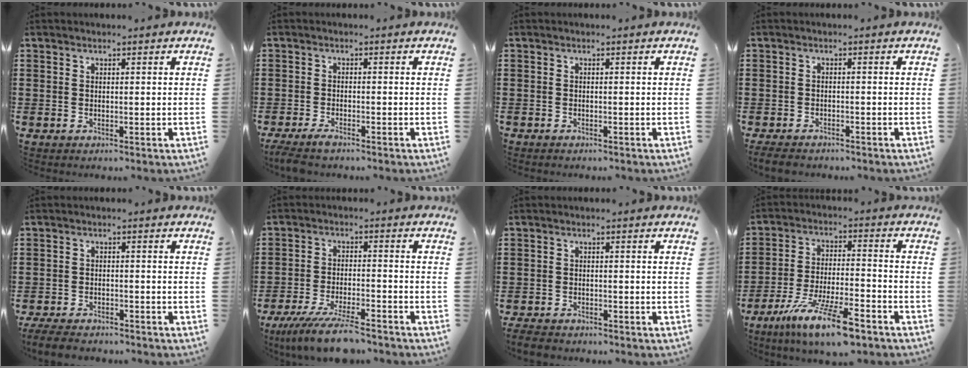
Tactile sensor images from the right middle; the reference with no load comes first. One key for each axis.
{"total": 1.9, "fx": -1.6, "fy": 0.3, "fz": 1.1, "tx": -0.035, "ty": -0.002, "tz": -0.035}
{"total": 0.5, "fx": -0.5, "fy": 0.2, "fz": 0.0, "tx": -0.001, "ty": 0.000, "tz": -0.011}
{"total": 2.2, "fx": -2.1, "fy": 0.4, "fz": 0.6, "tx": -0.023, "ty": -0.005, "tz": -0.045}
{"total": 3.7, "fx": -3.5, "fy": 0.6, "fz": 1.0, "tx": -0.033, "ty": -0.006, "tz": -0.075}
{"total": 8.1, "fx": -6.6, "fy": 0.8, "fz": 4.5, "tx": -0.100, "ty": -0.010, "tz": -0.126}
{"total": 2.5, "fx": -2.4, "fy": 0.4, "fz": 0.7, "tx": -0.022, "ty": -0.003, "tz": -0.052}
{"total": 11.5, "fx": -8.1, "fy": 1.7, "fz": 8.0, "tx": -0.160, "ty": 0.003, "tz": -0.152}